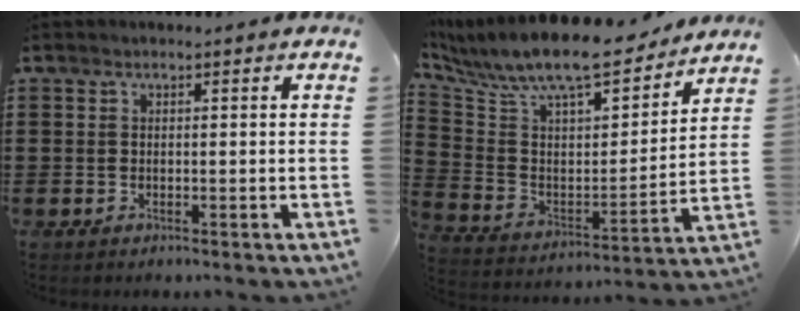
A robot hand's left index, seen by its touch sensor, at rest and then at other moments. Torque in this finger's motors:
{"motor_torque": [2.14, 0.00, 1.05, 0.21]}